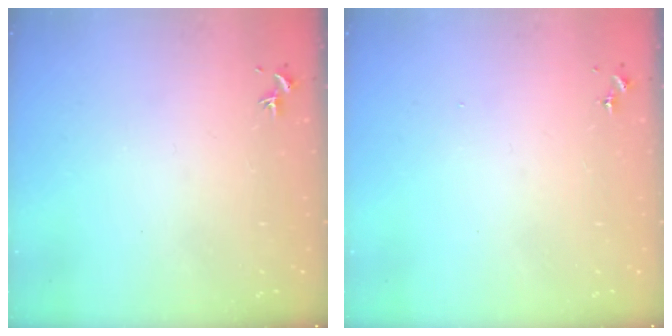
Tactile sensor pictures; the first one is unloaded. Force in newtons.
{"total": 0.0}